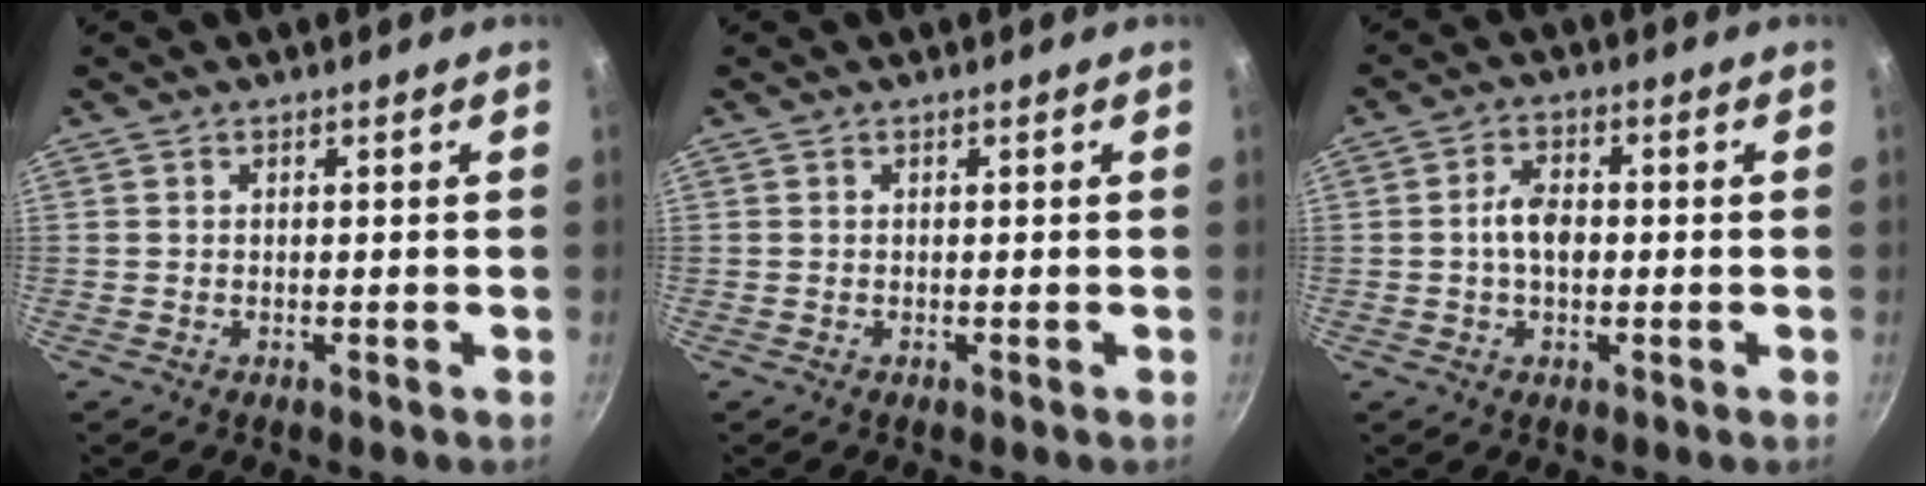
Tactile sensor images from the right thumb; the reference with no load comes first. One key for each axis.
{"total": 0.0}
{"total": 5.3, "fx": -0.3, "fy": 3.3, "fz": 4.2, "tx": -0.068, "ty": 0.015, "tz": -0.011}